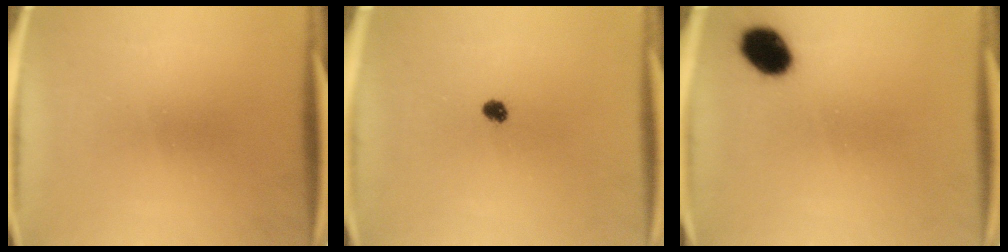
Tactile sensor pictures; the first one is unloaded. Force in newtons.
{"total": 1.9}
{"total": 7.5}